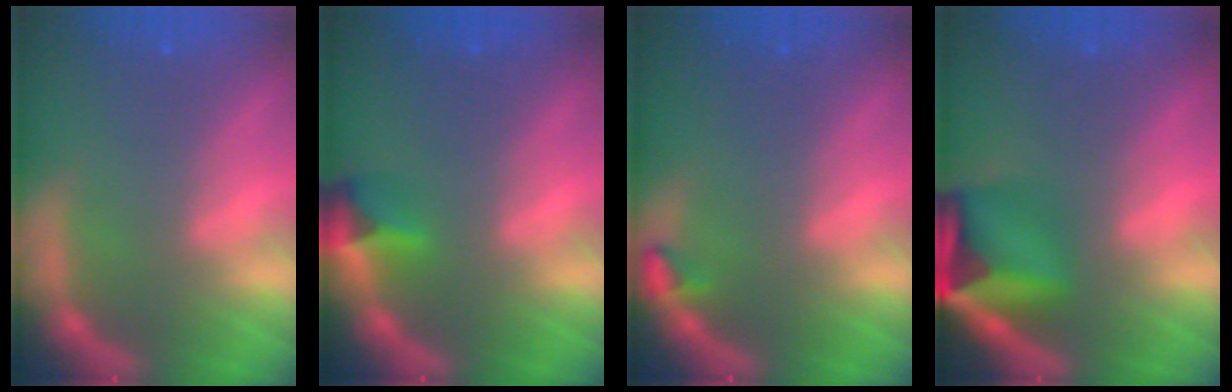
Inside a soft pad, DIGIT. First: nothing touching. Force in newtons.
{"total": 2.4}
{"total": 0.9}
{"total": 8.1}